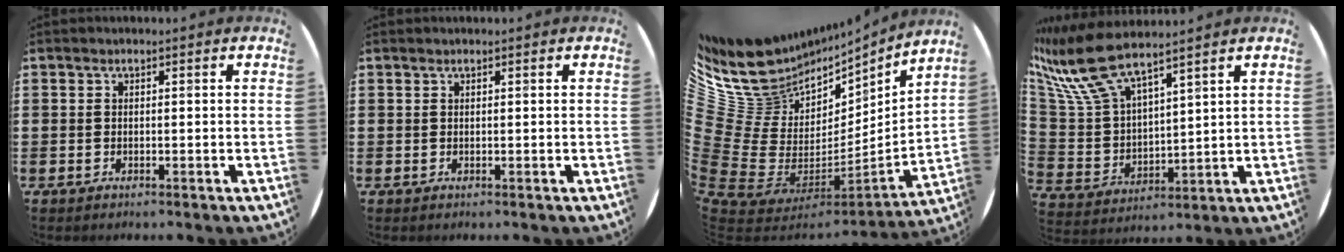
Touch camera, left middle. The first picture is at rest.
{"total": 0.0}
{"total": 12.4, "force": [5.9, 10.2, 4.1], "torque": [-0.153, -0.080, 0.111]}
{"total": 10.6, "force": [8.9, 2.4, 5.2], "torque": [-0.142, -0.036, 0.161]}